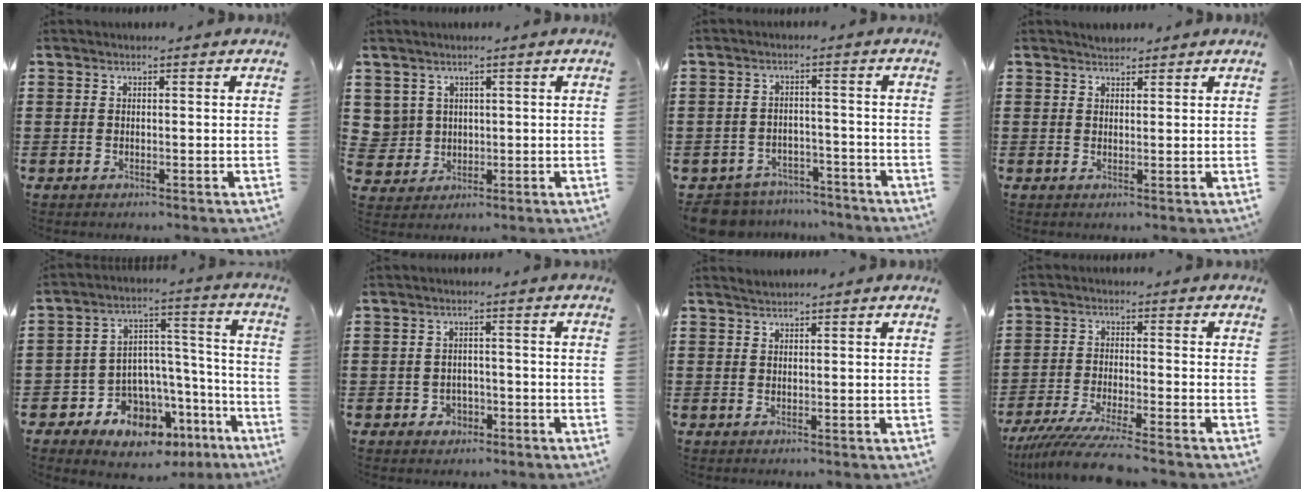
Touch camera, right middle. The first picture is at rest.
{"total": 3.5, "force": [0.9, 3.4, 0.3], "torque": [-0.026, 0.009, 0.016]}
{"total": 5.4, "force": [-5.4, 0.7, 0.2], "torque": [-0.016, 0.007, -0.114]}
{"total": 1.4, "force": [1.3, 0.4, -0.1], "torque": [0.006, 0.000, 0.024]}
{"total": 8.5, "force": [-6.6, 5.1, 1.4], "torque": [-0.038, 0.016, -0.117]}
{"total": 2.0, "force": [-1.4, 1.3, 0.6], "torque": [-0.017, -0.001, -0.033]}
{"total": 0.9, "force": [0.9, -0.1, 0.0], "torque": [-0.002, -0.003, 0.017]}
{"total": 6.4, "force": [-5.6, -0.5, 3.1], "torque": [-0.076, -0.025, -0.108]}